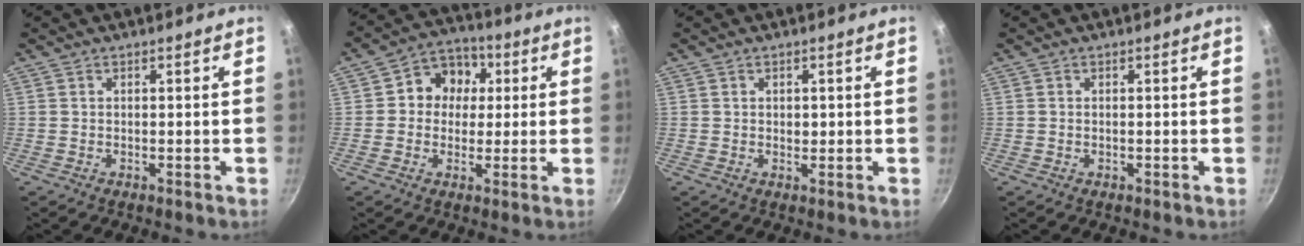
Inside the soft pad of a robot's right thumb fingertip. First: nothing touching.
{"total": 9.5, "force": [1.4, 7.9, 5.1], "torque": [-0.036, 0.016, 0.010]}
{"total": 1.3, "force": [0.3, 1.0, 0.8], "torque": [0.000, 0.000, 0.004]}
{"total": 0.0}